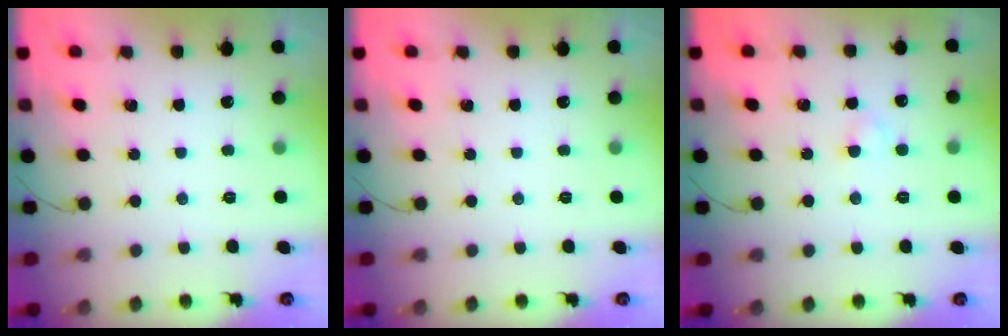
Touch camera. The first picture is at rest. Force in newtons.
{"total": 0.0}
{"total": 2.1, "press": 1.9, "slide": 1.0}